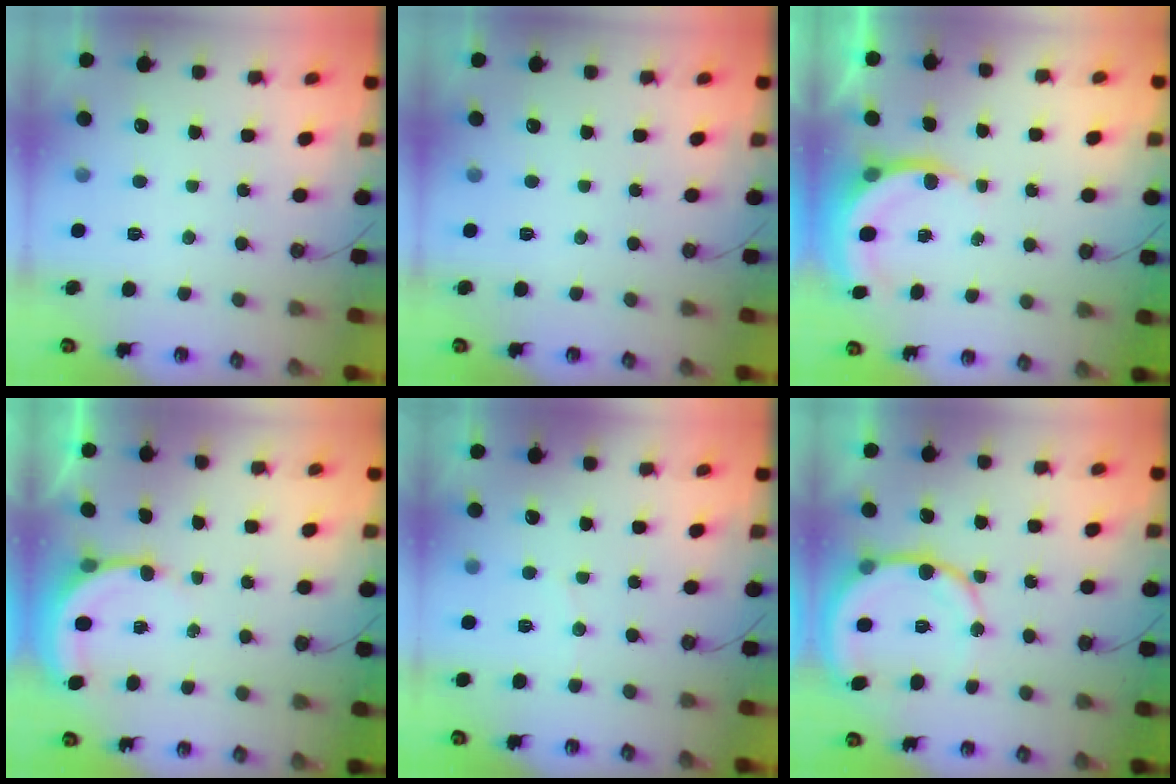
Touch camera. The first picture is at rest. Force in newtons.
{"total": 0.0}
{"total": 4.9, "press": 4.8, "slide": 0.7}
{"total": 5.0, "press": 5.0, "slide": 0.3}
{"total": 2.0, "press": 1.8, "slide": 0.9}
{"total": 11.3, "press": 11.0, "slide": 2.3}